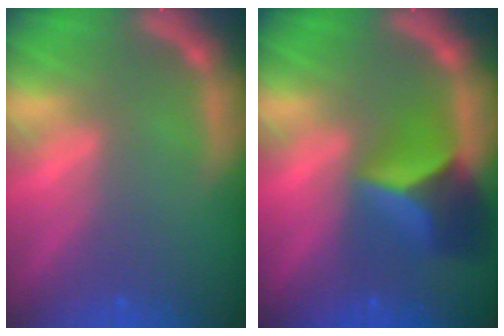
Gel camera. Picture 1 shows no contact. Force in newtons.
{"total": 6.4}